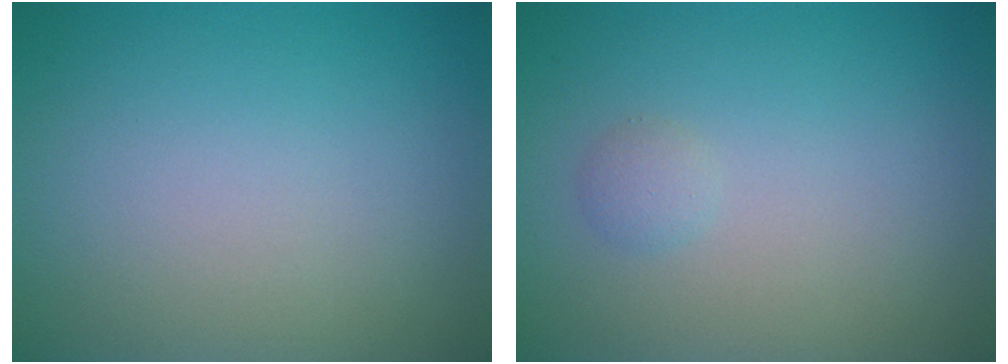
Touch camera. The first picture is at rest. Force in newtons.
{"total": 0.8, "press": 0.8, "slide": 0.1}